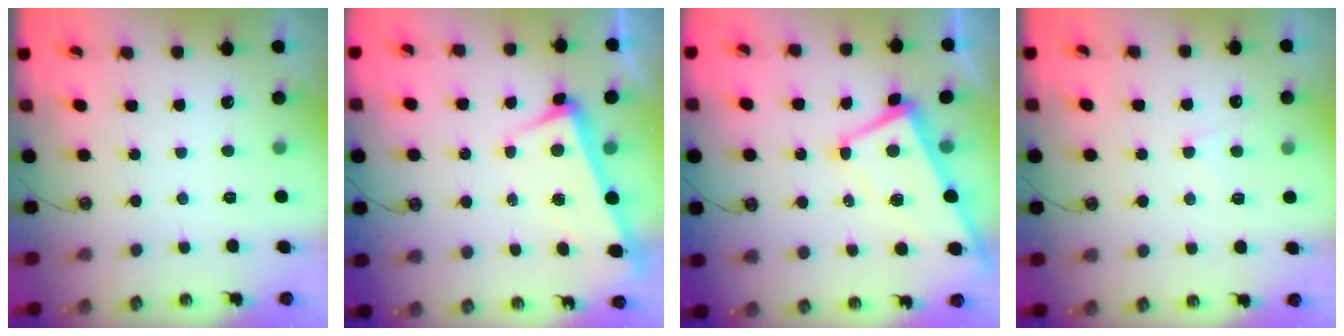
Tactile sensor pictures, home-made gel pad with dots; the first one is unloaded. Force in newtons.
{"total": 3.3, "press": 3.1, "slide": 1.1}
{"total": 1.0, "press": 0.6, "slide": 0.8}
{"total": 4.0, "press": 3.9, "slide": 0.8}